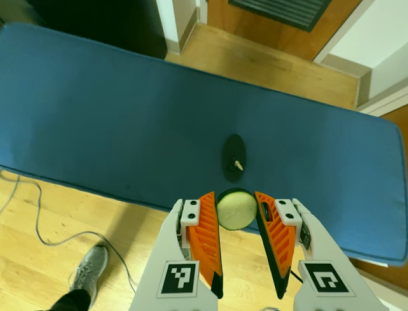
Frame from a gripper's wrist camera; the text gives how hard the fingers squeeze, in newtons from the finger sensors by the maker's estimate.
{"total": 7.9, "left": 7.9, "right": 7.8}